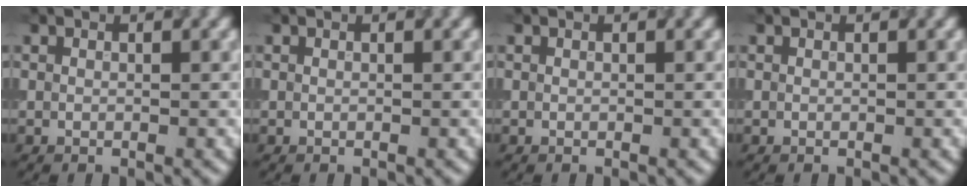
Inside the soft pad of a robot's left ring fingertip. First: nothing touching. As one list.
[{"total": 0.0}, {"total": 0.0}, {"total": 0.0}]